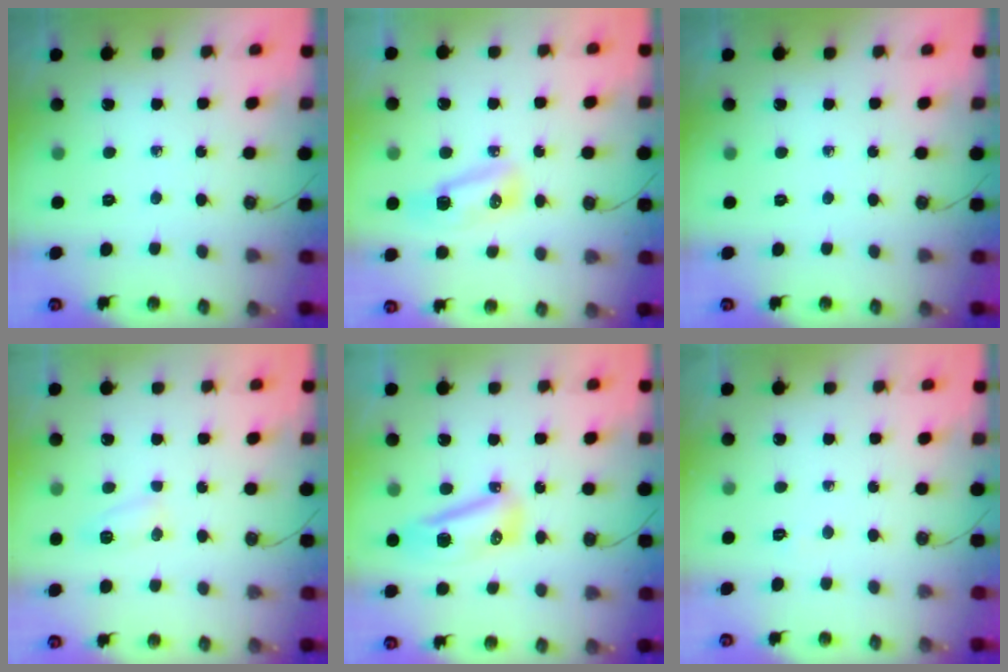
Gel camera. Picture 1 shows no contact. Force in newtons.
{"total": 9.3, "press": 8.4, "slide": 4.0}
{"total": 0.0}
{"total": 6.0, "press": 6.0, "slide": 0.7}
{"total": 8.8, "press": 8.6, "slide": 1.8}
{"total": 18.9, "press": 4.1, "slide": 18.4}